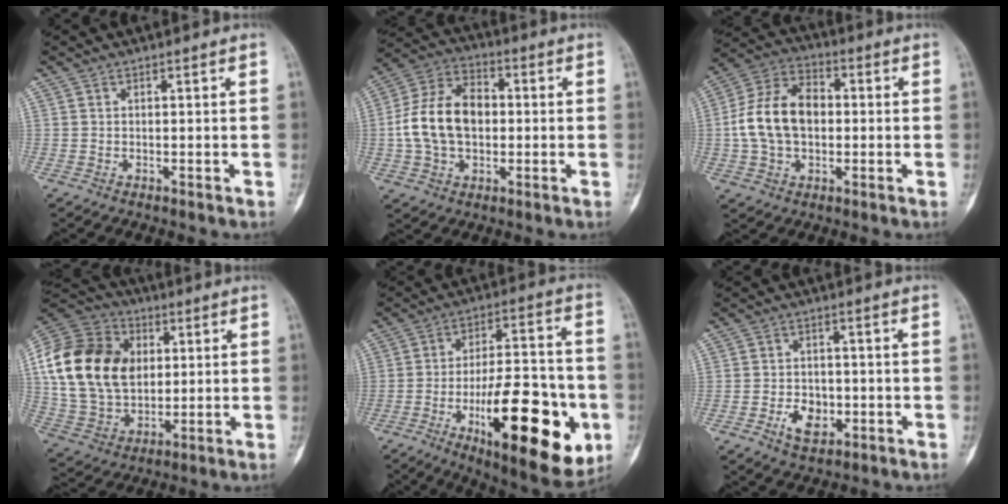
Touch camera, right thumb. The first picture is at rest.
{"total": 14.6, "force": [-0.3, 10.0, 10.6], "torque": [-0.185, 0.029, -0.009]}
{"total": 14.1, "force": [-0.1, 9.7, 10.3], "torque": [-0.181, 0.031, -0.007]}
{"total": 24.3, "force": [4.3, 17.5, 16.3], "torque": [-0.310, 0.008, 0.083]}
{"total": 26.7, "force": [-8.7, 9.8, 23.3], "torque": [-0.310, 0.018, -0.116]}
{"total": 5.7, "force": [-1.9, 4.0, 3.6], "torque": [-0.044, 0.007, -0.029]}